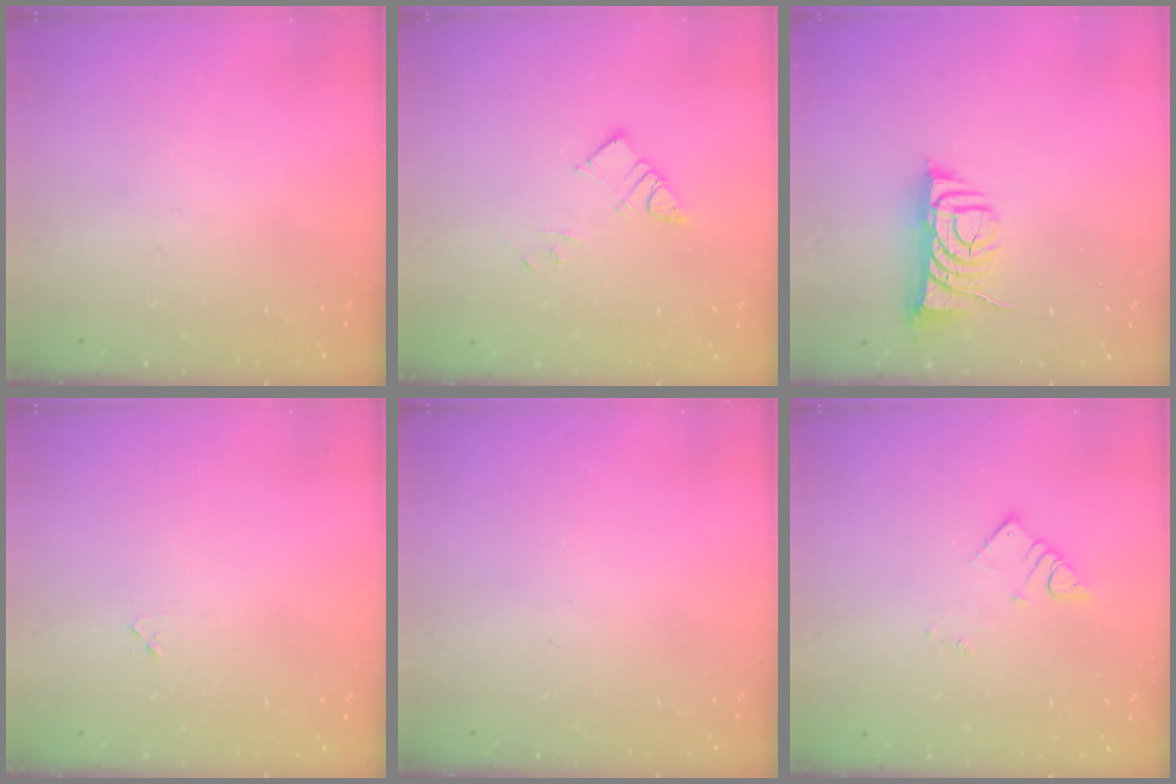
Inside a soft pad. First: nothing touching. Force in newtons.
{"total": 5.1, "press": 5.1, "slide": 0.2}
{"total": 7.8, "press": 7.8, "slide": 0.8}
{"total": 2.2, "press": 2.2, "slide": 0.1}
{"total": 0.0}
{"total": 1.9, "press": 1.9, "slide": 0.2}